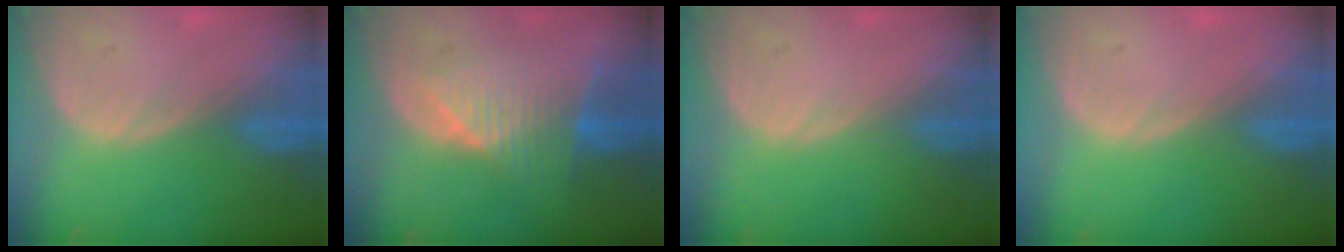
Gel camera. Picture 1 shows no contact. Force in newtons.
{"total": 8.1, "press": 7.0, "slide": 4.1}
{"total": 0.0}
{"total": 0.0}